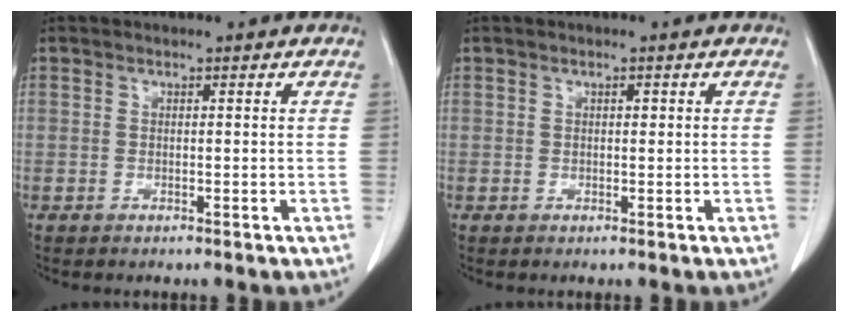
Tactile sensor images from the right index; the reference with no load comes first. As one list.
[{"total": 0.6, "force": [0.2, 0.3, 0.5], "torque": [-0.009, 0.000, 0.004]}]